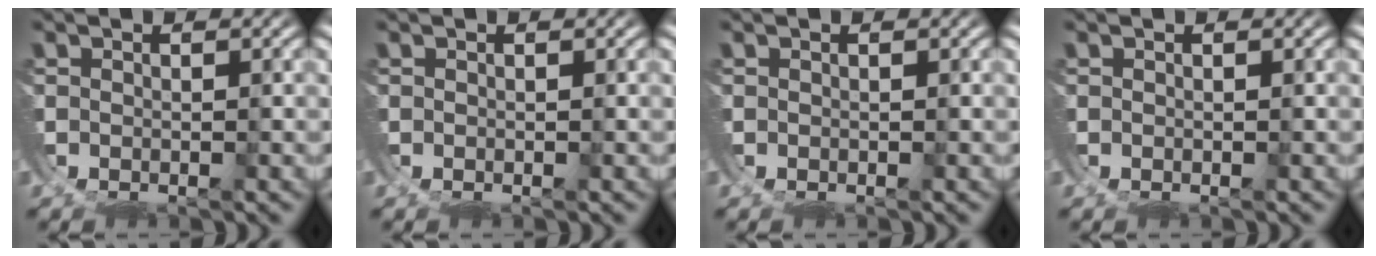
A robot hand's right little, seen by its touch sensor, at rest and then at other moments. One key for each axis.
{"total": 0.0}
{"total": 0.0}
{"total": 0.0}